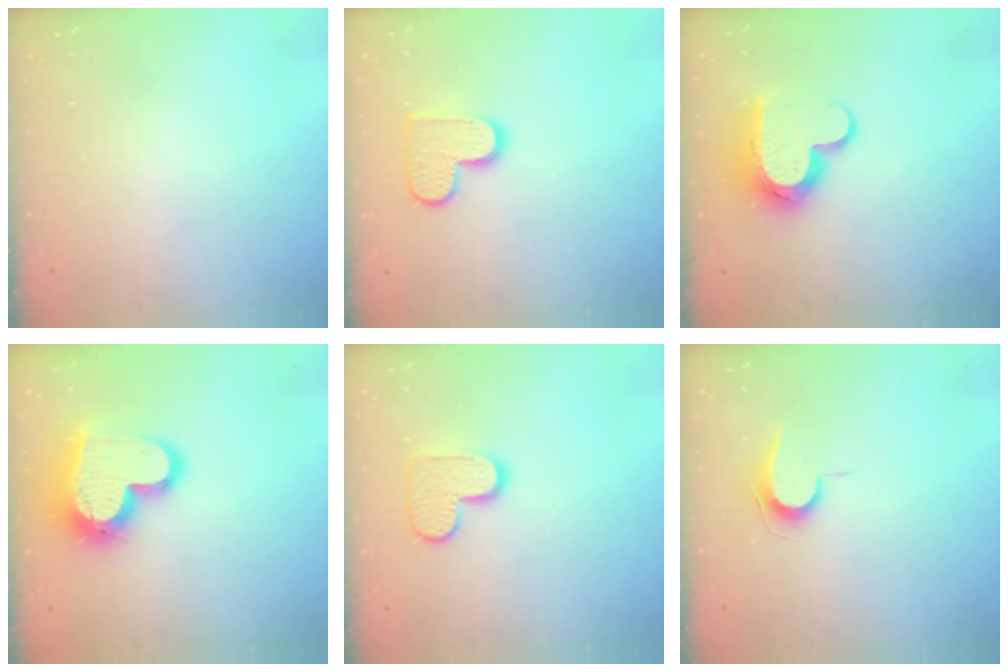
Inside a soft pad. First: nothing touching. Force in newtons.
{"total": 10.5, "press": 10.5, "slide": 0.5}
{"total": 12.4, "press": 12.3, "slide": 1.0}
{"total": 17.4, "press": 17.4, "slide": 1.3}
{"total": 9.8, "press": 9.8, "slide": 0.6}
{"total": 6.9, "press": 6.8, "slide": 0.7}